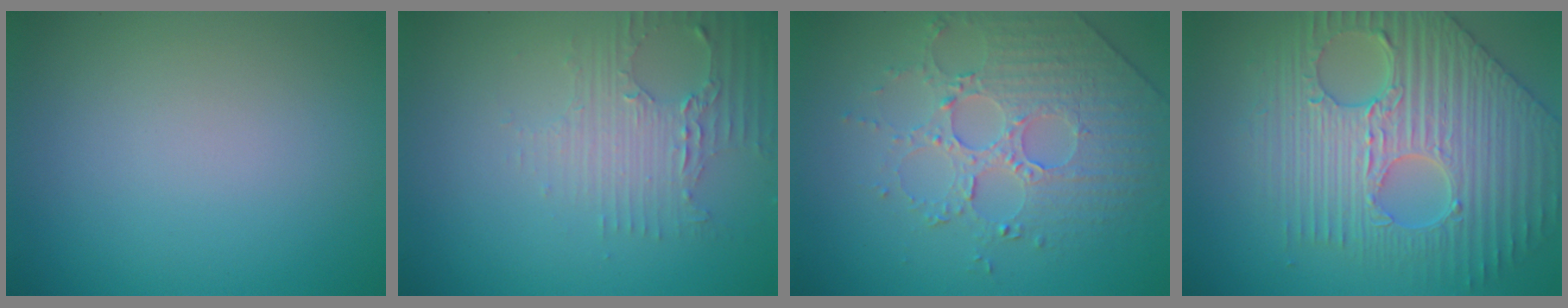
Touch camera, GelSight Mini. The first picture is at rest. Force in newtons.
{"total": 3.3, "press": 2.6, "slide": 2.0}
{"total": 4.7, "press": 3.9, "slide": 2.6}
{"total": 7.7, "press": 6.4, "slide": 4.3}